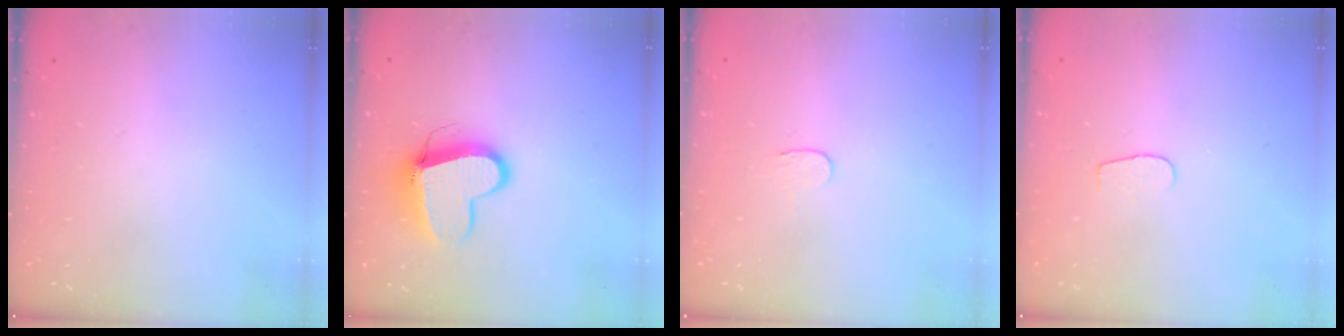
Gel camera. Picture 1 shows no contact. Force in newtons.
{"total": 11.6, "press": 11.6, "slide": 1.2}
{"total": 3.9, "press": 3.8, "slide": 0.4}
{"total": 3.2, "press": 3.2, "slide": 0.3}